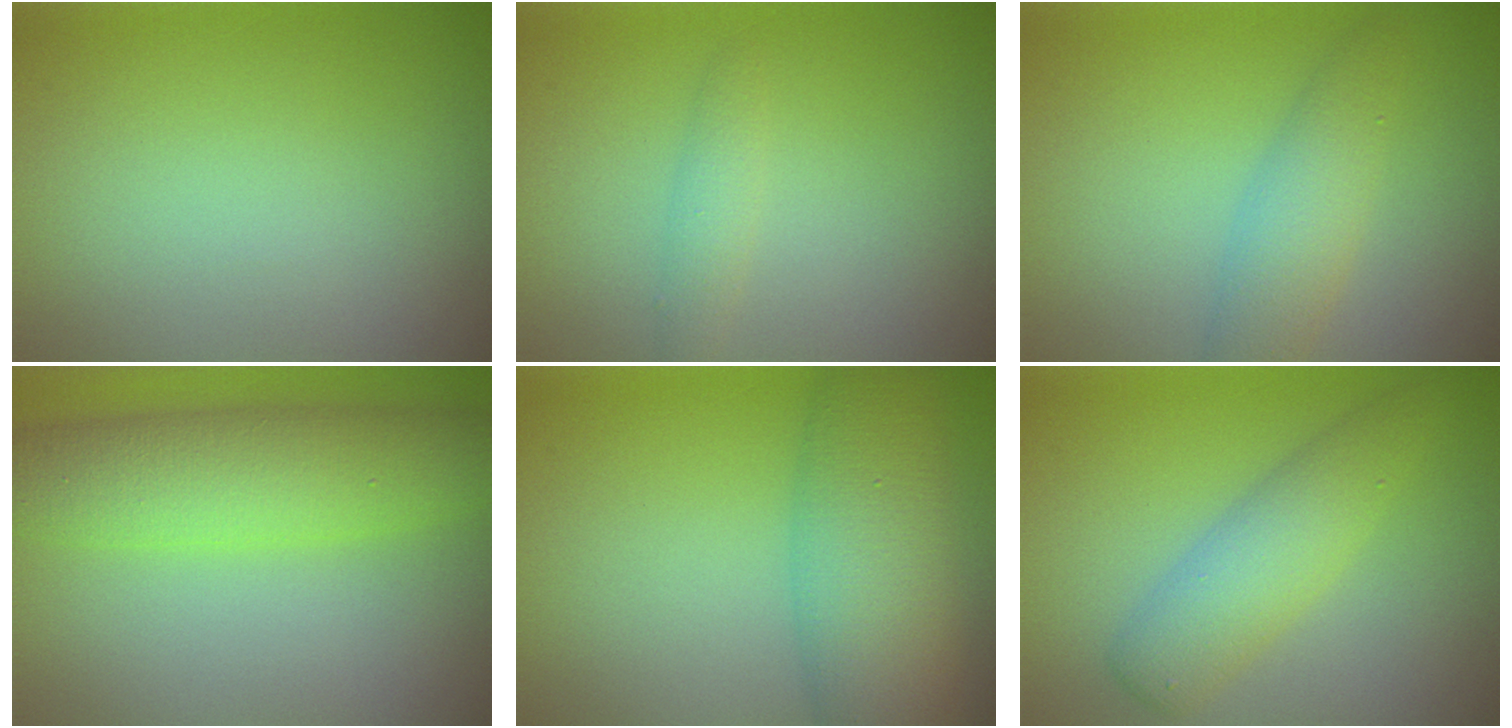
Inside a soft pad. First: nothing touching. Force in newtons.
{"total": 1.4, "press": 1.4, "slide": 0.0}
{"total": 3.5, "press": 3.5, "slide": 0.1}
{"total": 6.6, "press": 6.6, "slide": 0.1}
{"total": 8.0, "press": 8.0, "slide": 0.2}
{"total": 4.1, "press": 4.1, "slide": 0.0}